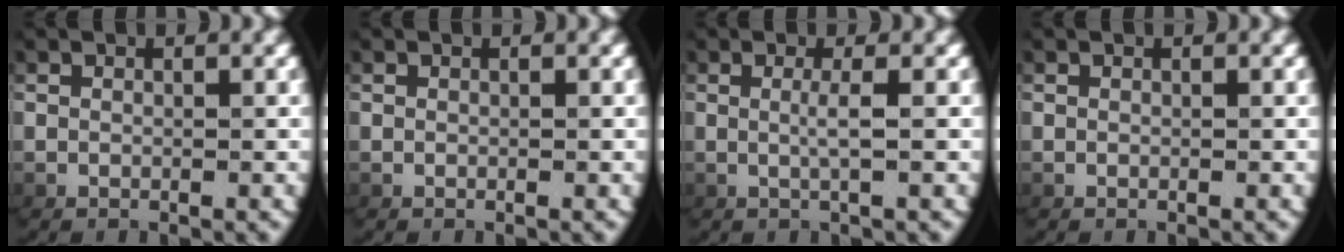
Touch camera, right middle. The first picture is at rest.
{"total": 0.0}
{"total": 1.6, "force": [0.1, -0.4, 1.6], "torque": [-0.036, -0.003, 0.006]}
{"total": 0.0}